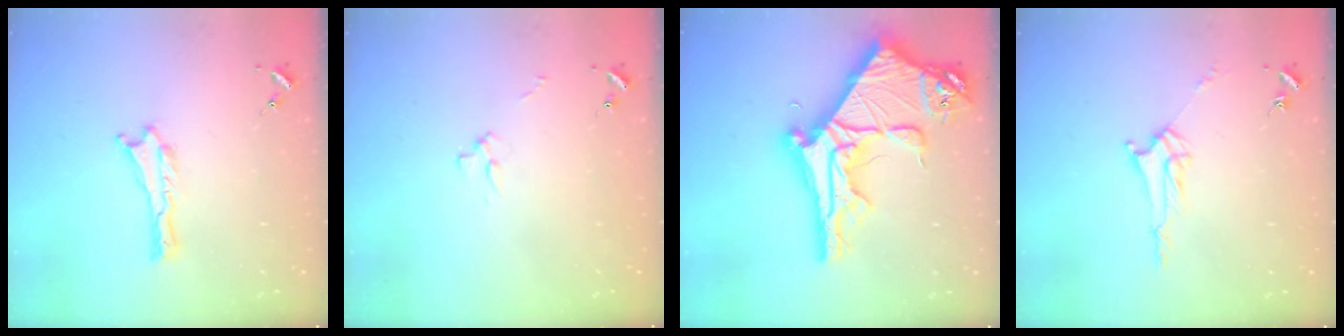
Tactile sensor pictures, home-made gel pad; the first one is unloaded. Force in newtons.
{"total": 2.5, "press": 2.5, "slide": 0.3}
{"total": 13.5, "press": 13.4, "slide": 1.4}
{"total": 3.0, "press": 3.0, "slide": 0.3}